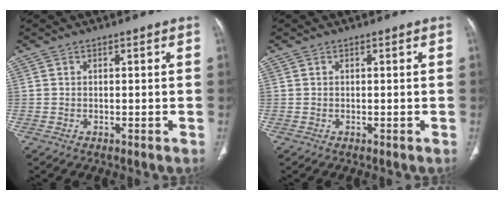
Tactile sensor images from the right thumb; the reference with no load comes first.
{"total": 0.0}